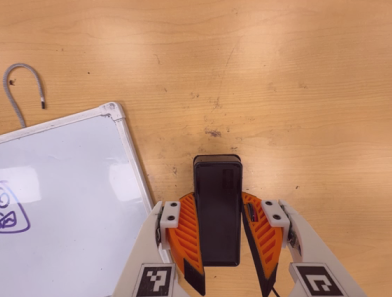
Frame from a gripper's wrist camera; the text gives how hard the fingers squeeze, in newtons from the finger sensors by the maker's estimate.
{"total": 8.0, "left": 6.8, "right": 9.1}